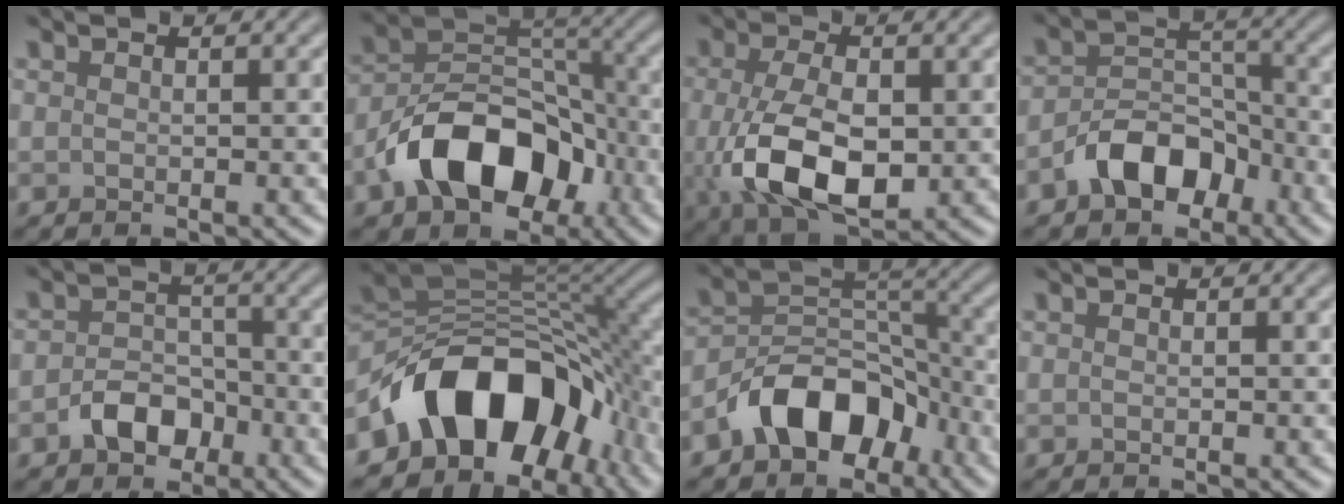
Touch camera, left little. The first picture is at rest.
{"total": 9.5, "force": [-4.6, 5.9, 5.8], "torque": [-0.098, 0.007, -0.084]}
{"total": 8.3, "force": [-1.3, 4.4, 6.9], "torque": [-0.150, -0.012, -0.021]}
{"total": 5.4, "force": [-3.3, 3.3, 2.8], "torque": [-0.042, 0.007, -0.063]}
{"total": 3.6, "force": [-1.8, 2.5, 1.8], "torque": [-0.023, 0.006, -0.034]}
{"total": 12.2, "force": [-5.9, 7.6, 7.5], "torque": [-0.105, 0.006, -0.113]}
{"total": 7.4, "force": [-4.3, 4.5, 3.9], "torque": [-0.054, 0.006, -0.083]}
{"total": 0.0}